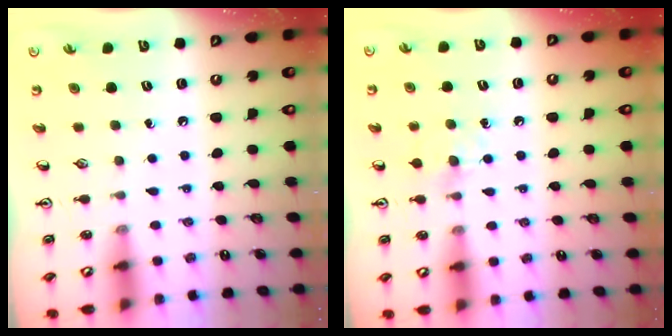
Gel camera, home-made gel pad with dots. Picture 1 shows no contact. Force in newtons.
{"total": 6.4, "press": 6.4, "slide": 0.8}